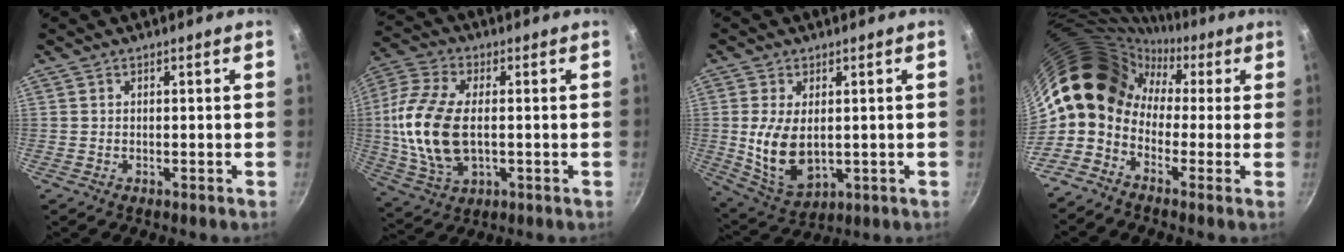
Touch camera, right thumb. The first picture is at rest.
{"total": 16.2, "force": [-0.3, 9.0, 13.5], "torque": [-0.276, 0.009, -0.007]}
{"total": 10.9, "force": [0.4, 6.4, 8.9], "torque": [-0.163, -0.018, 0.026]}
{"total": 14.4, "force": [-0.7, 11.6, 8.5], "torque": [-0.120, 0.056, -0.042]}